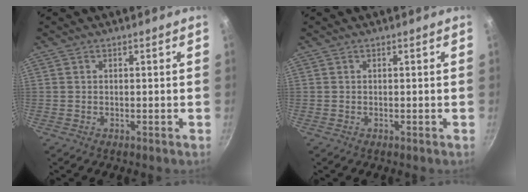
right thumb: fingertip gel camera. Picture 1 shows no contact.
{"total": 0.0}